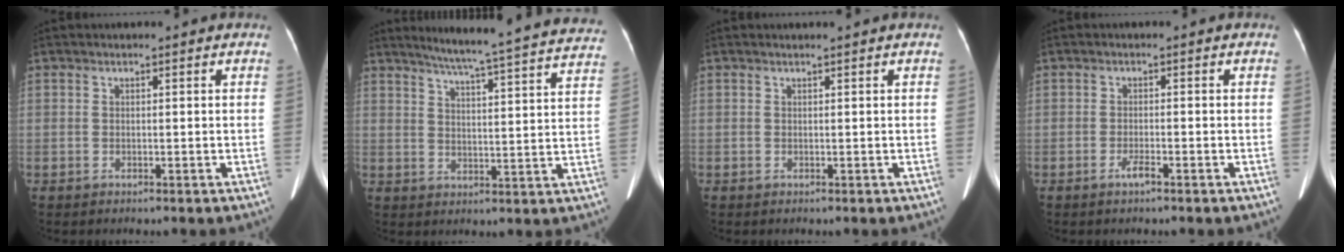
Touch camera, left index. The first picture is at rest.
{"total": 25.3, "force": [23.1, 0.3, 10.3], "torque": [-0.155, -0.050, 0.276]}
{"total": 0.0}
{"total": 1.6, "force": [-1.2, 0.0, 1.1], "torque": [-0.024, -0.005, -0.023]}